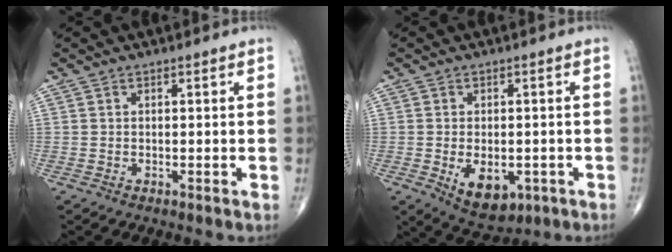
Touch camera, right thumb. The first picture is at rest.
{"total": 8.6, "force": [-2.6, 5.1, 6.3], "torque": [-0.082, -0.003, -0.025]}